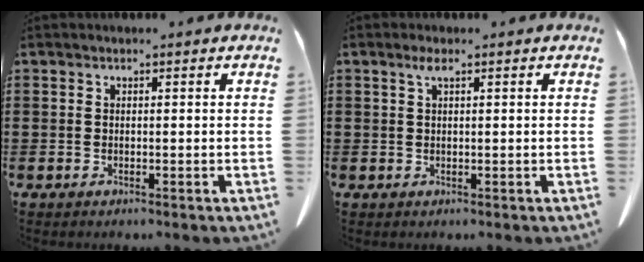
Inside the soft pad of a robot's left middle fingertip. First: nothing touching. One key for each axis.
{"total": 1.3, "fx": 0.6, "fy": 0.5, "fz": 1.1, "tx": -0.026, "ty": 0.004, "tz": 0.010}